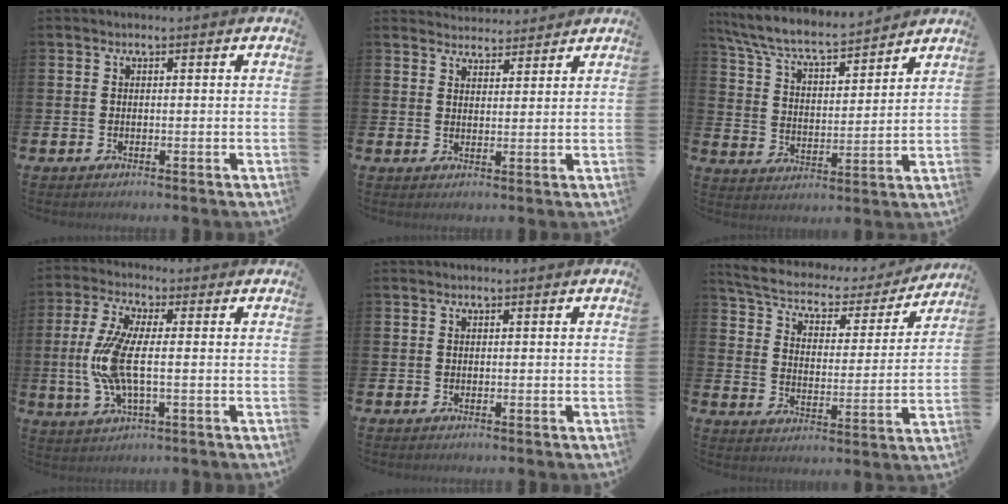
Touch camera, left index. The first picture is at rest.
{"total": 3.6, "force": [3.5, 0.8, -0.5], "torque": [0.001, -0.019, 0.065]}
{"total": 7.5, "force": [7.1, 1.0, 2.4], "torque": [-0.078, -0.052, 0.122]}
{"total": 7.9, "force": [-0.3, 2.8, 7.4], "torque": [-0.174, -0.007, -0.009]}
{"total": 0.0}
{"total": 5.7, "force": [4.9, 1.9, 2.0], "torque": [-0.064, -0.035, 0.078]}